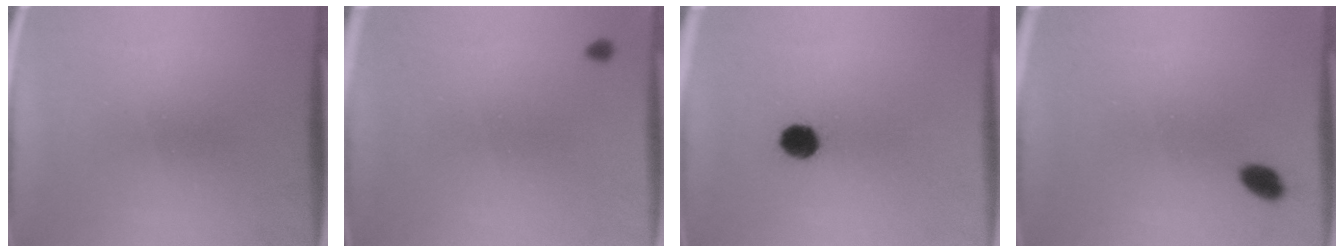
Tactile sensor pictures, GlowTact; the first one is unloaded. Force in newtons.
{"total": 0.8}
{"total": 5.4}
{"total": 2.9}